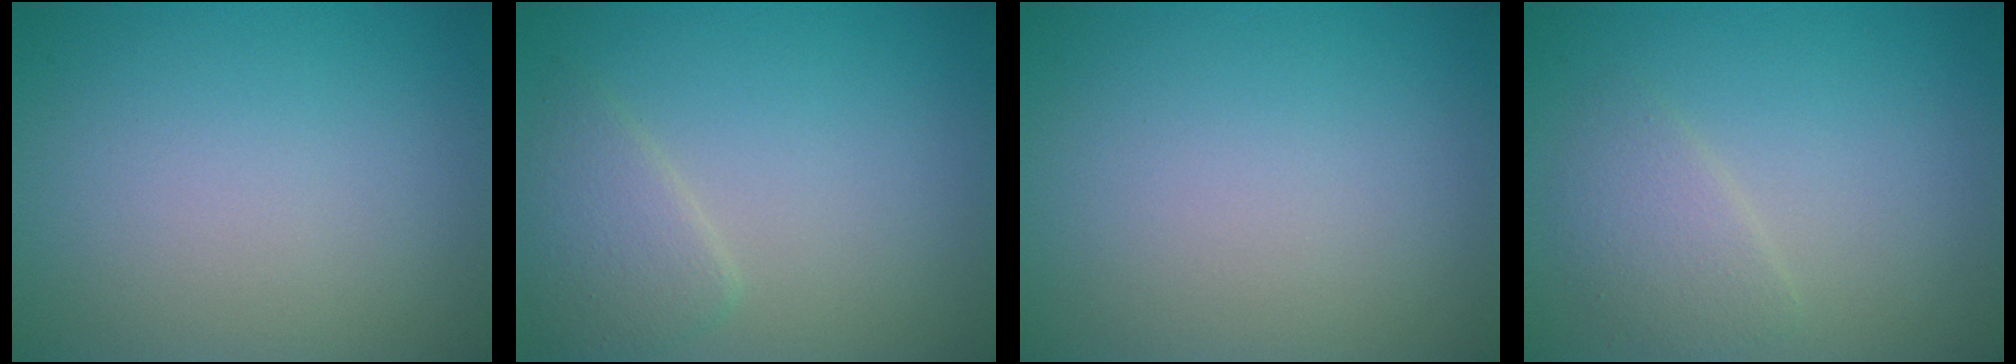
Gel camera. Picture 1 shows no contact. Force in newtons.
{"total": 2.5, "press": 2.5, "slide": 0.0}
{"total": 0.0}
{"total": 2.2, "press": 2.2, "slide": 0.1}